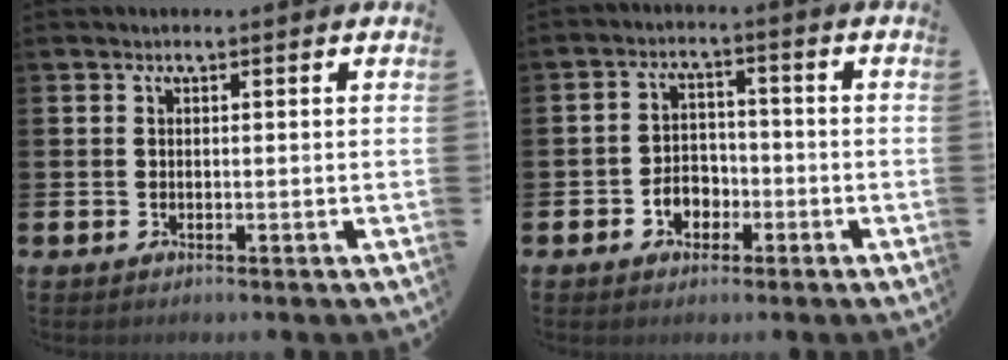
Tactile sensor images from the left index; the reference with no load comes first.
{"total": 3.5, "force": [-1.7, 2.8, 1.4], "torque": [-0.016, -0.001, -0.040]}